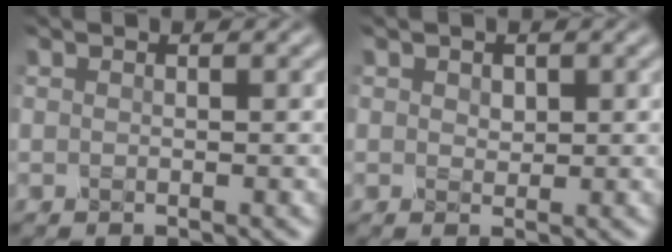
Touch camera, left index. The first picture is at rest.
{"total": 1.0, "force": [0.2, 0.8, 0.5], "torque": [-0.011, -0.002, 0.003]}